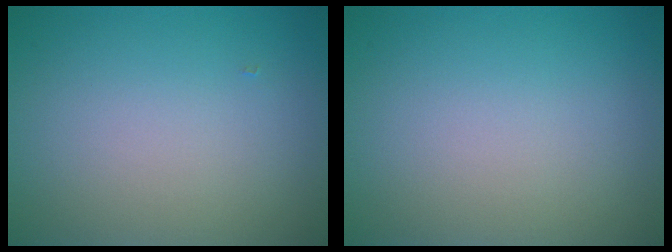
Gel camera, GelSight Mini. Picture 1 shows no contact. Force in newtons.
{"total": 0.0}